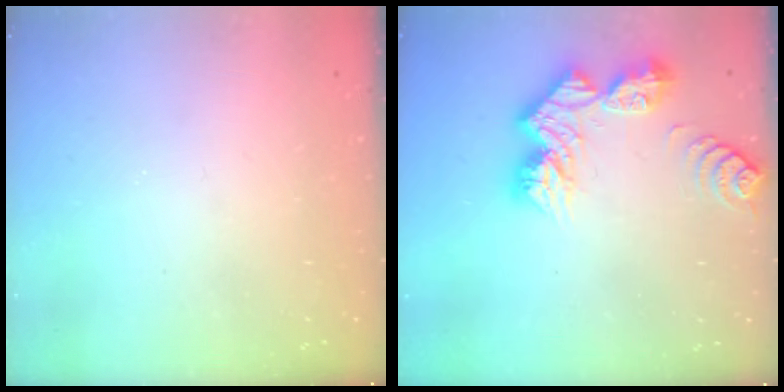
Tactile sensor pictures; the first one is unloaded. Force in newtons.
{"total": 11.7, "press": 11.7, "slide": 1.1}